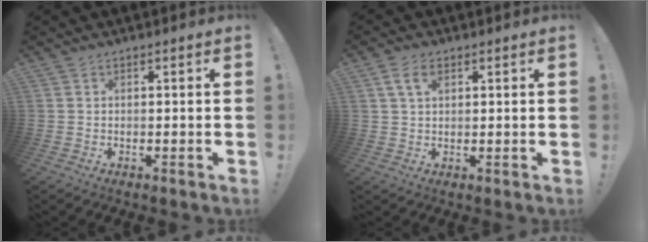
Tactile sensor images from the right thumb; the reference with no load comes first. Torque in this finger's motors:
{"motor_torque": [-0.19, 0.26, 0.11, 0.31, 0.11]}